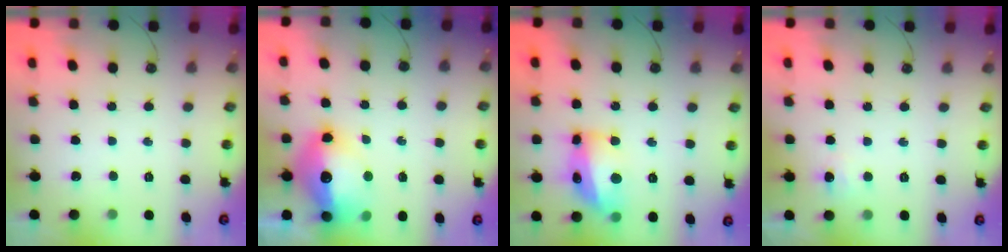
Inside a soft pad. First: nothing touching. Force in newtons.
{"total": 17.8, "press": 17.7, "slide": 1.7}
{"total": 13.1, "press": 13.0, "slide": 1.1}
{"total": 4.4, "press": 4.3, "slide": 0.9}